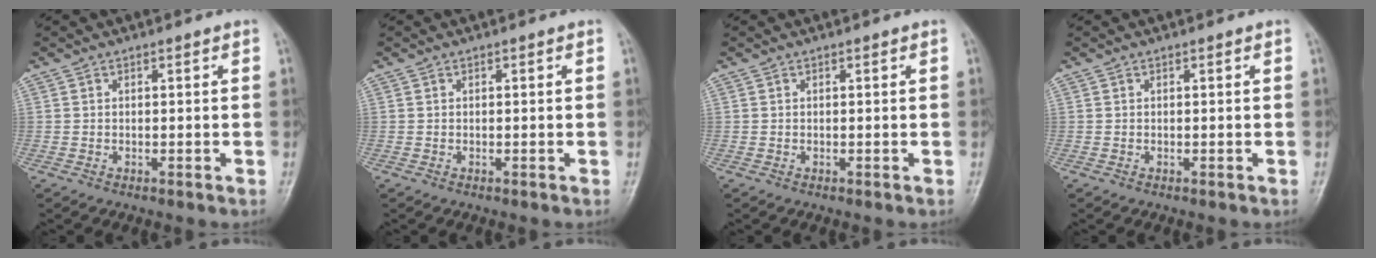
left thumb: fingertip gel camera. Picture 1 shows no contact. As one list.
[{"total": 0.0}, {"total": 0.0}, {"total": 0.0}]